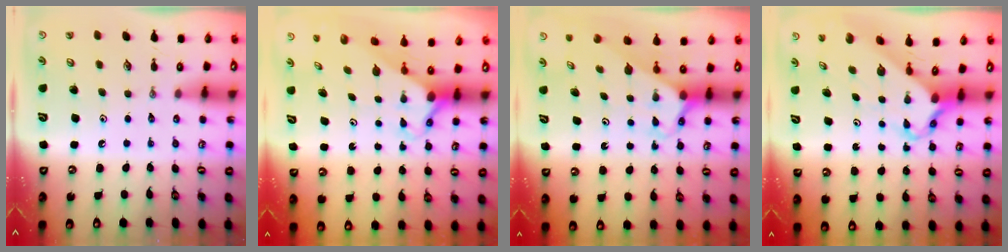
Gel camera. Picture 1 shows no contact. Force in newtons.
{"total": 2.7, "press": 2.7, "slide": 0.2}
{"total": 2.6, "press": 2.6, "slide": 0.2}
{"total": 3.8, "press": 3.7, "slide": 0.5}